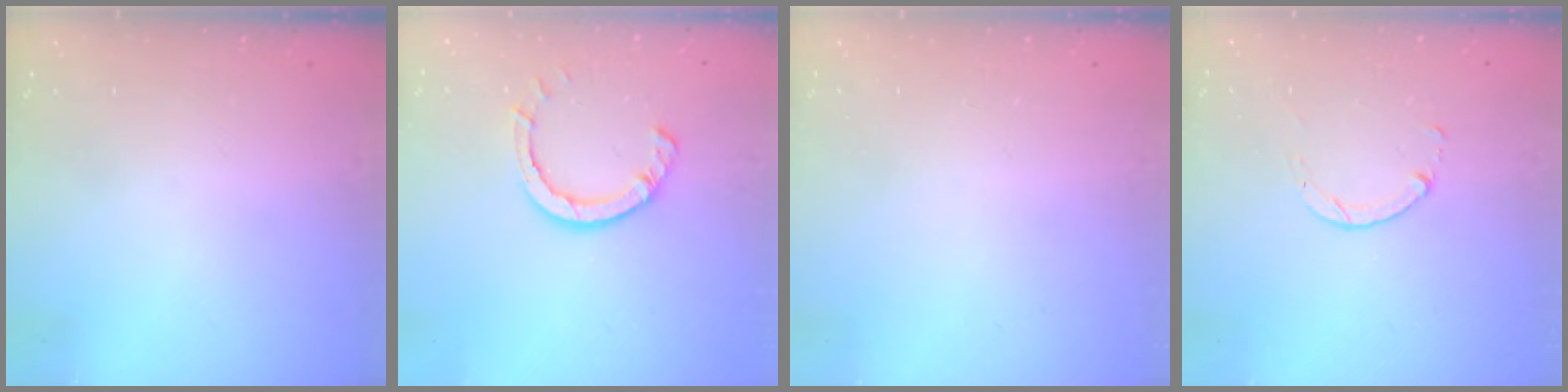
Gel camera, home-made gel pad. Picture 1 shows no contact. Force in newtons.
{"total": 5.5, "press": 5.5, "slide": 0.2}
{"total": 2.6, "press": 2.6, "slide": 0.2}
{"total": 1.4, "press": 1.4, "slide": 0.2}